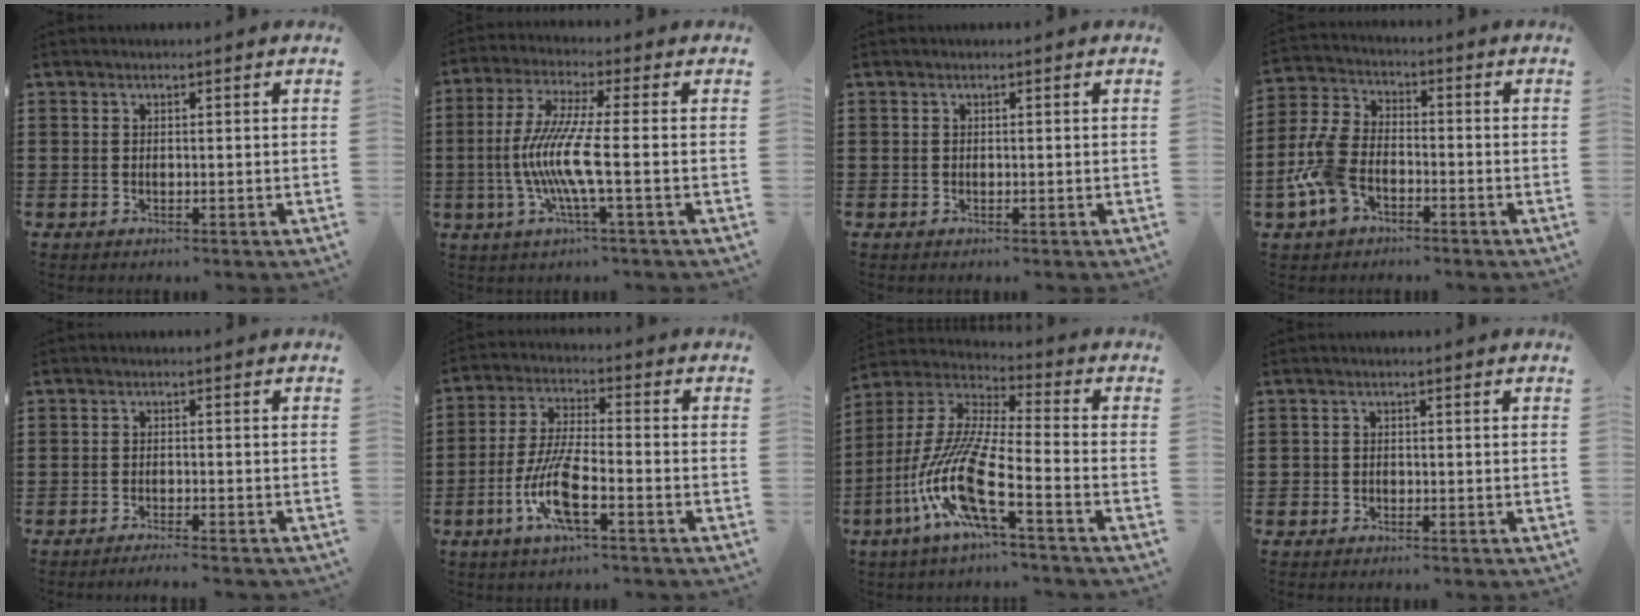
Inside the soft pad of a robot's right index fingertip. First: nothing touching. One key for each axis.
{"total": 9.2, "fx": -2.0, "fy": 0.3, "fz": 9.0, "tx": -0.198, "ty": -0.021, "tz": -0.048}
{"total": 0.0}
{"total": 7.8, "fx": -3.4, "fy": 4.6, "fz": 5.2, "tx": -0.148, "ty": 0.000, "tz": -0.073}
{"total": 1.7, "fx": -1.7, "fy": -0.2, "fz": 0.5, "tx": -0.009, "ty": 0.001, "tz": -0.032}
{"total": 9.4, "fx": -3.9, "fy": 2.2, "fz": 8.3, "tx": -0.186, "ty": -0.012, "tz": -0.078}
{"total": 13.7, "fx": -7.3, "fy": 2.0, "fz": 11.4, "tx": -0.260, "ty": -0.020, "tz": -0.148}
{"total": 1.0, "fx": -0.5, "fy": 0.8, "fz": 0.1, "tx": -0.004, "ty": 0.003, "tz": -0.013}